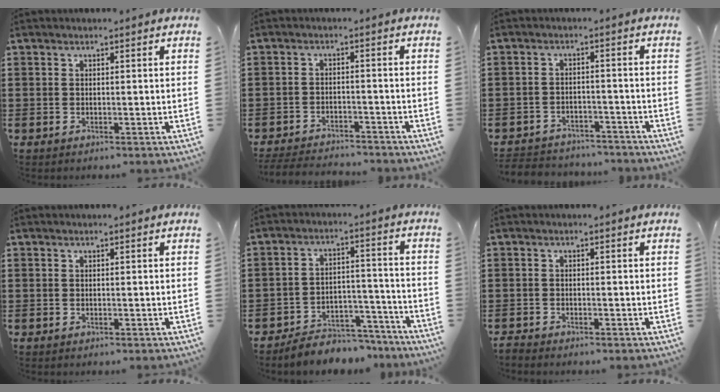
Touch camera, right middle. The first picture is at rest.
{"total": 3.4, "force": [-3.4, 0.3, 0.4], "torque": [-0.015, -0.001, -0.074]}
{"total": 3.0, "force": [-2.9, 0.5, -0.1], "torque": [-0.005, 0.001, -0.065]}
{"total": 0.0}
{"total": 5.4, "force": [-5.2, 1.3, 0.5], "torque": [-0.005, 0.021, -0.104]}
{"total": 0.8, "force": [-0.8, 0.0, 0.0], "torque": [-0.002, 0.002, -0.017]}